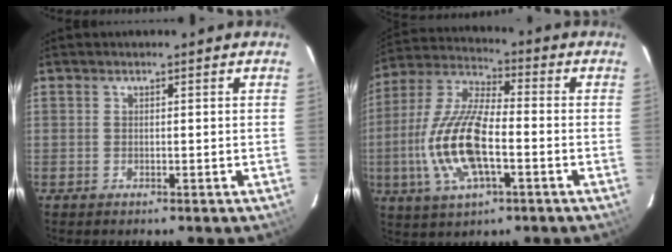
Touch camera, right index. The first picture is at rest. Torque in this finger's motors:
{"motor_torque": [2.14, 0.00, 1.05, 0.21]}